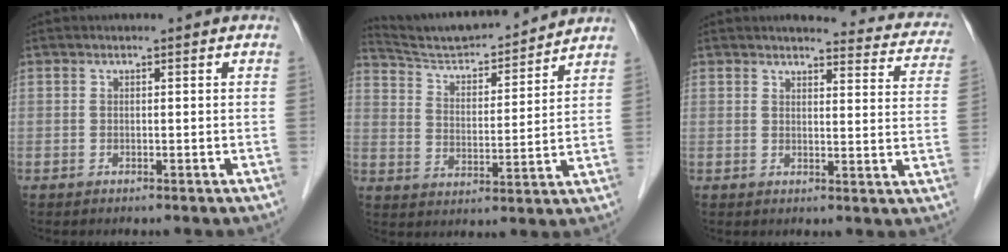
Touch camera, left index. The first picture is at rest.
{"total": 14.6, "force": [13.9, 1.2, 4.2], "torque": [-0.074, 0.006, 0.225]}
{"total": 13.9, "force": [12.9, 3.2, 4.3], "torque": [-0.015, -0.034, 0.113]}